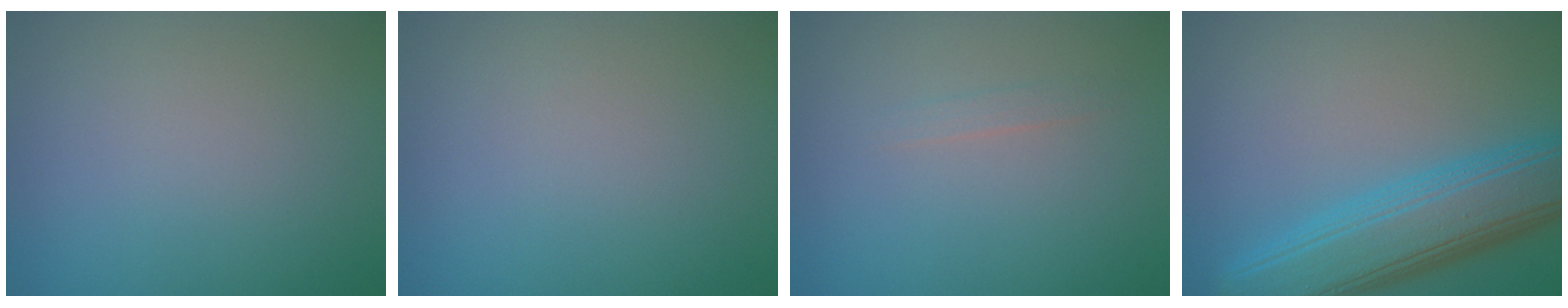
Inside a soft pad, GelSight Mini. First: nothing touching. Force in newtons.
{"total": 0.0}
{"total": 0.6, "press": 0.6, "slide": 0.1}
{"total": 8.1, "press": 8.1, "slide": 0.2}